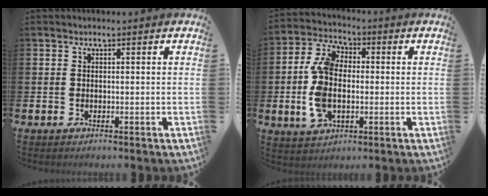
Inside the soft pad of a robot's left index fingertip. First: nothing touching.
{"total": 8.2, "force": [0.2, 5.2, 6.3], "torque": [-0.153, 0.009, 0.001]}